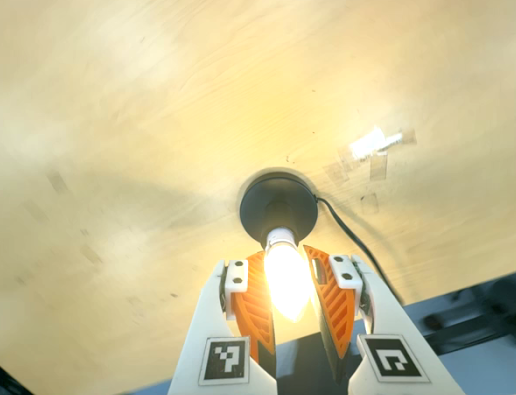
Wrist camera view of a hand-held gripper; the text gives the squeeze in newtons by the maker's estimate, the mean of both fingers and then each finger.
{"total": 14.1, "left": 13.2, "right": 15.1}